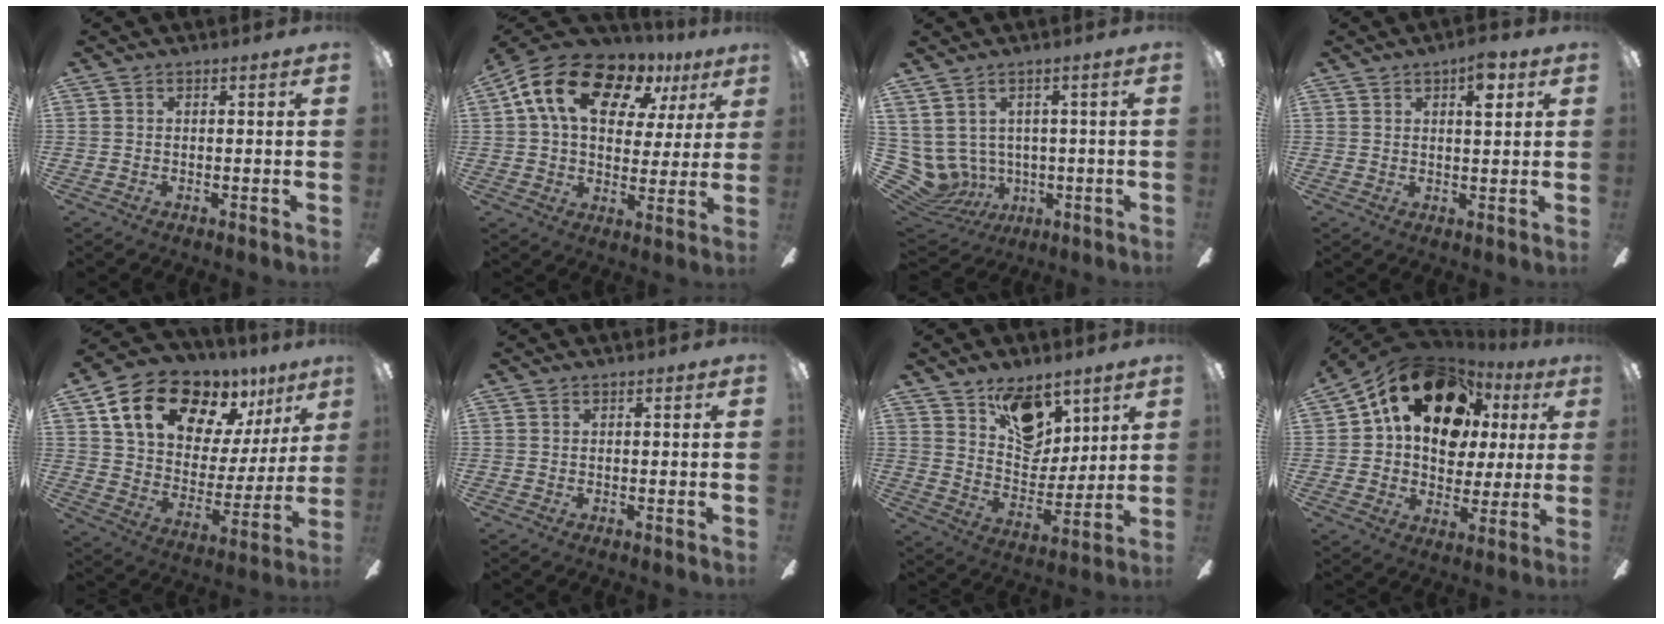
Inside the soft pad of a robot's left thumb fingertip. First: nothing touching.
{"total": 17.2, "force": [9.1, 10.2, 10.5], "torque": [-0.203, -0.030, 0.164]}
{"total": 7.2, "force": [1.6, 6.7, 1.9], "torque": [-0.102, -0.023, 0.035]}
{"total": 5.7, "force": [3.1, 2.2, 4.2], "torque": [-0.059, -0.006, 0.047]}
{"total": 18.1, "force": [12.7, 9.6, 8.6], "torque": [-0.151, -0.080, 0.228]}
{"total": 0.0}
{"total": 14.3, "force": [9.4, 9.0, 6.1], "torque": [-0.082, -0.053, 0.175]}
{"total": 21.7, "force": [10.6, 14.1, 12.6], "torque": [-0.201, -0.038, 0.191]}